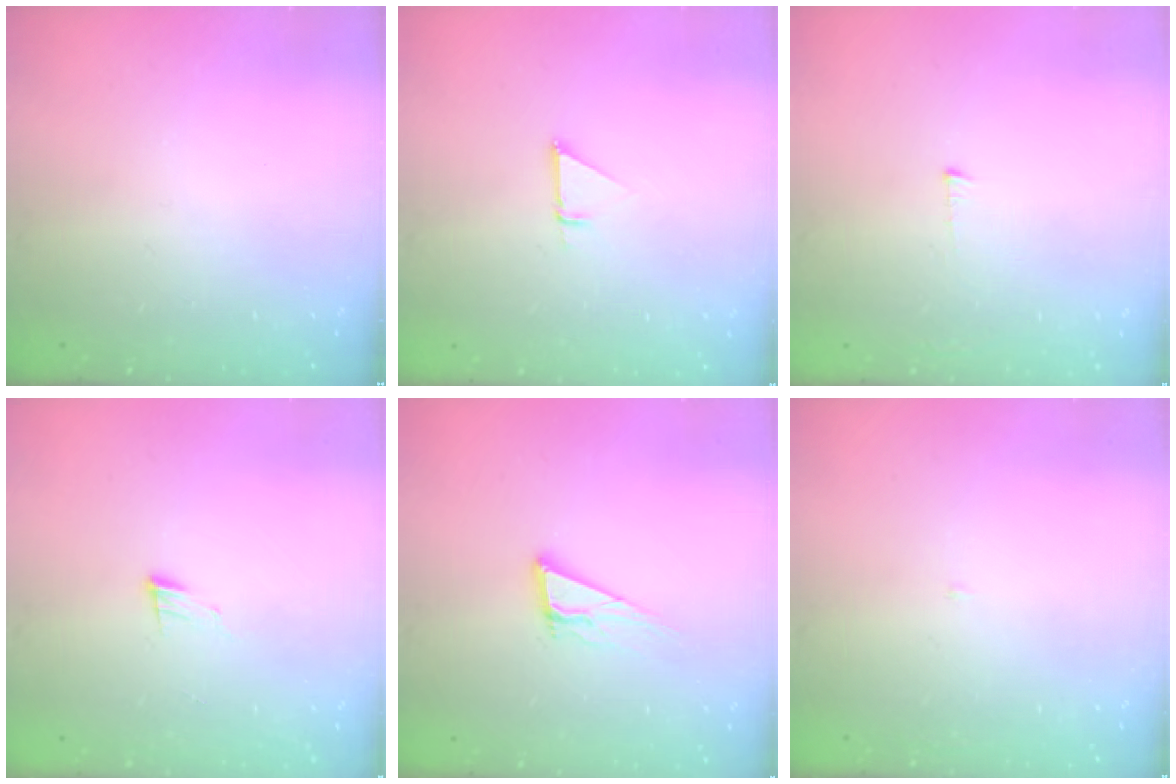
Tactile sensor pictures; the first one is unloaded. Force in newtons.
{"total": 1.4, "press": 1.4, "slide": 0.0}
{"total": 3.0, "press": 3.0, "slide": 0.3}
{"total": 5.1, "press": 5.1, "slide": 0.5}
{"total": 10.8, "press": 10.5, "slide": 2.6}
{"total": 2.0, "press": 2.0, "slide": 0.2}